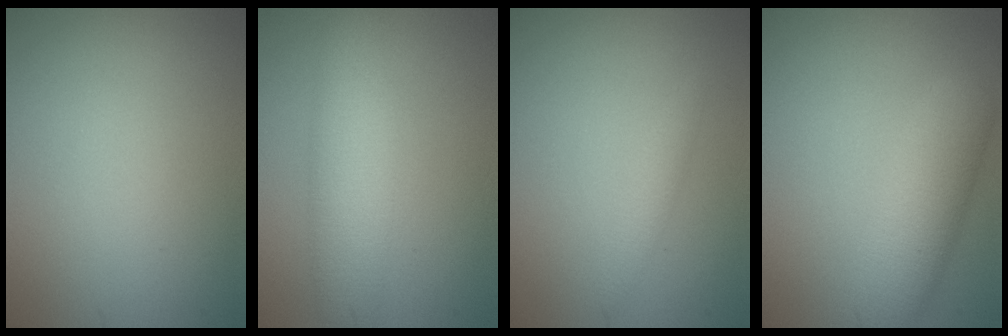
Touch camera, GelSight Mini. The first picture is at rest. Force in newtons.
{"total": 5.2, "press": 5.2, "slide": 0.1}
{"total": 1.2, "press": 1.2, "slide": 0.0}
{"total": 5.2, "press": 5.2, "slide": 0.1}